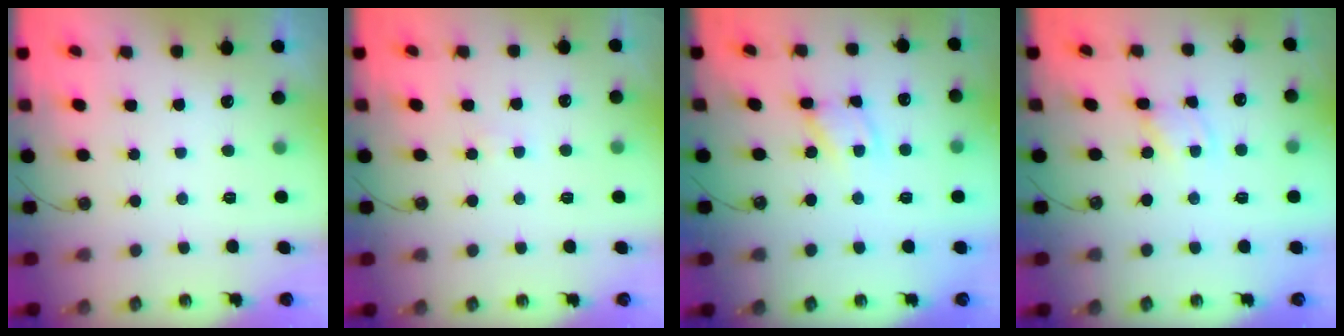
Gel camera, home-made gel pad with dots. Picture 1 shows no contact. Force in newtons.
{"total": 1.9, "press": 1.9, "slide": 0.2}
{"total": 6.7, "press": 6.7, "slide": 0.5}
{"total": 1.6, "press": 1.6, "slide": 0.2}